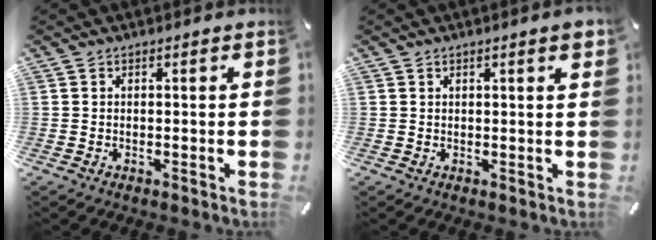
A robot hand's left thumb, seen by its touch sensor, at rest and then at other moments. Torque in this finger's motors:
{"motor_torque": [0.63, 0.77, 0.42, -0.35, 0.06]}